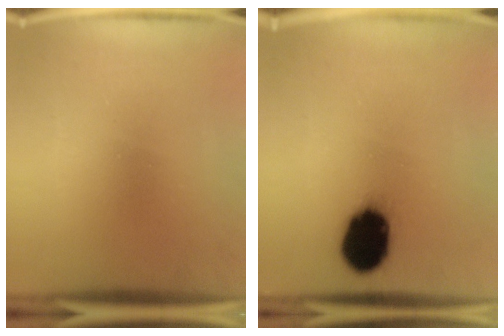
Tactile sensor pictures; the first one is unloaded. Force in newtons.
{"total": 15.3}